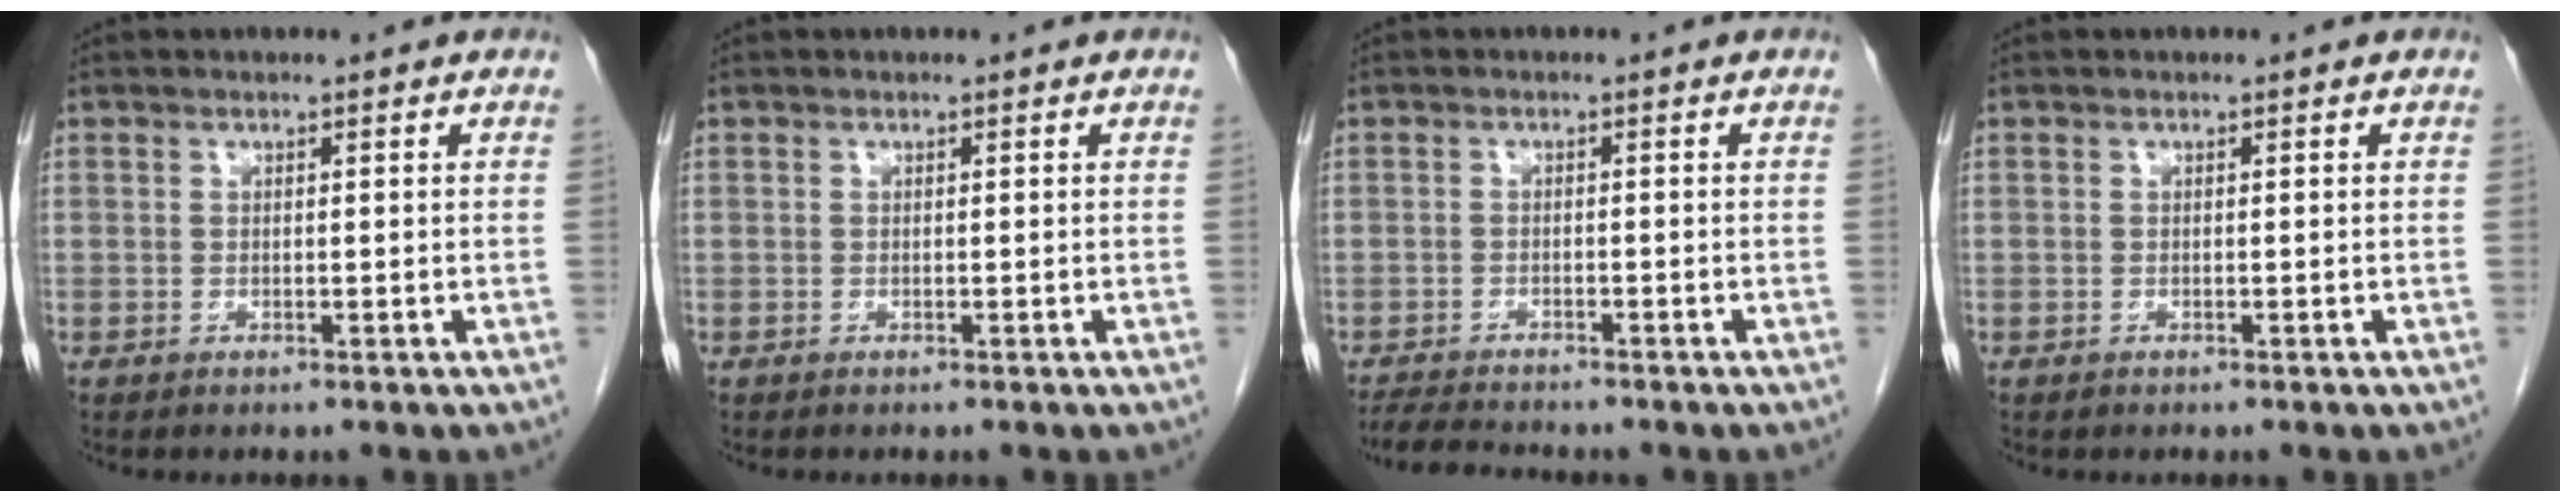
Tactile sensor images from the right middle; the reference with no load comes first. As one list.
[{"total": 0.0}, {"total": 4.8, "force": [-4.5, 0.3, 1.5], "torque": [-0.028, -0.019, -0.075]}, {"total": 0.0}]